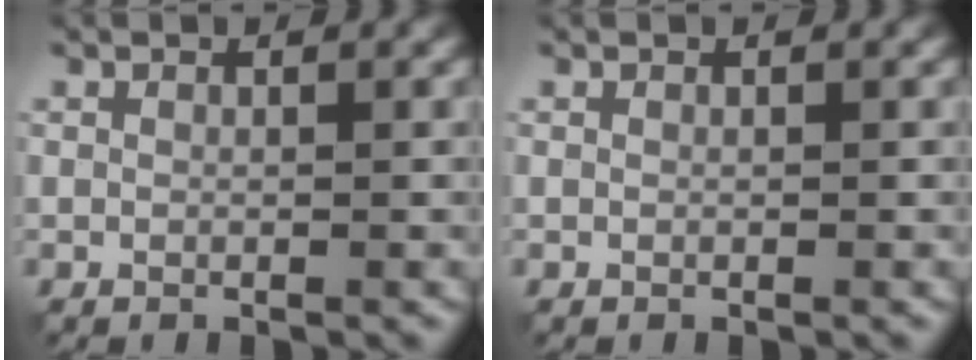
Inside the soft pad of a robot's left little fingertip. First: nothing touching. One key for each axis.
{"total": 0.0}